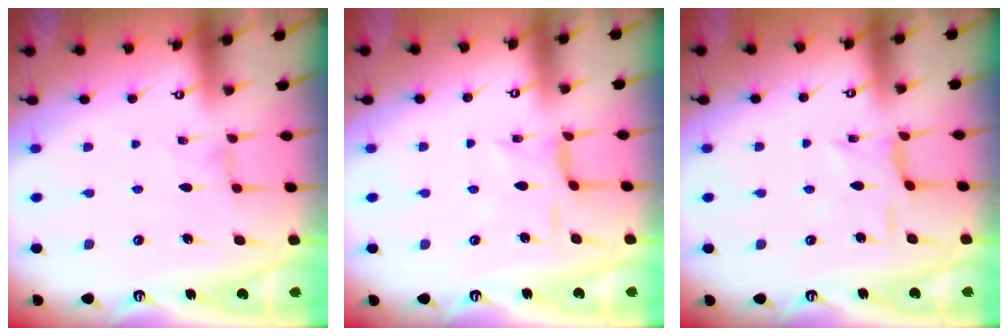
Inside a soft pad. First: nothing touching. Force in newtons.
{"total": 3.1, "press": 3.1, "slide": 0.1}
{"total": 4.2, "press": 4.2, "slide": 0.2}